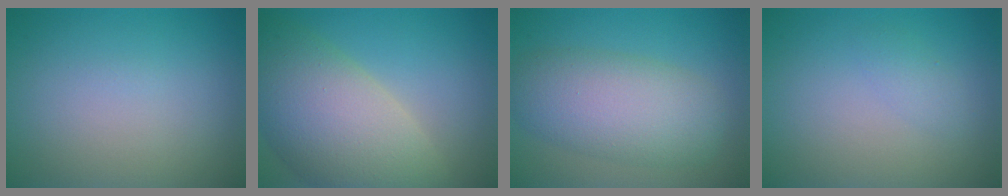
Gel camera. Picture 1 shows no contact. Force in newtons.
{"total": 10.7, "press": 10.7, "slide": 1.0}
{"total": 6.8, "press": 6.8, "slide": 0.3}
{"total": 1.1, "press": 1.1, "slide": 0.0}